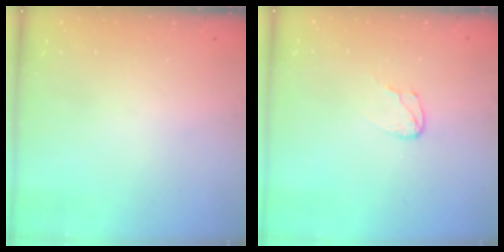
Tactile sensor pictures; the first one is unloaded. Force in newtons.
{"total": 3.3, "press": 3.3, "slide": 0.3}